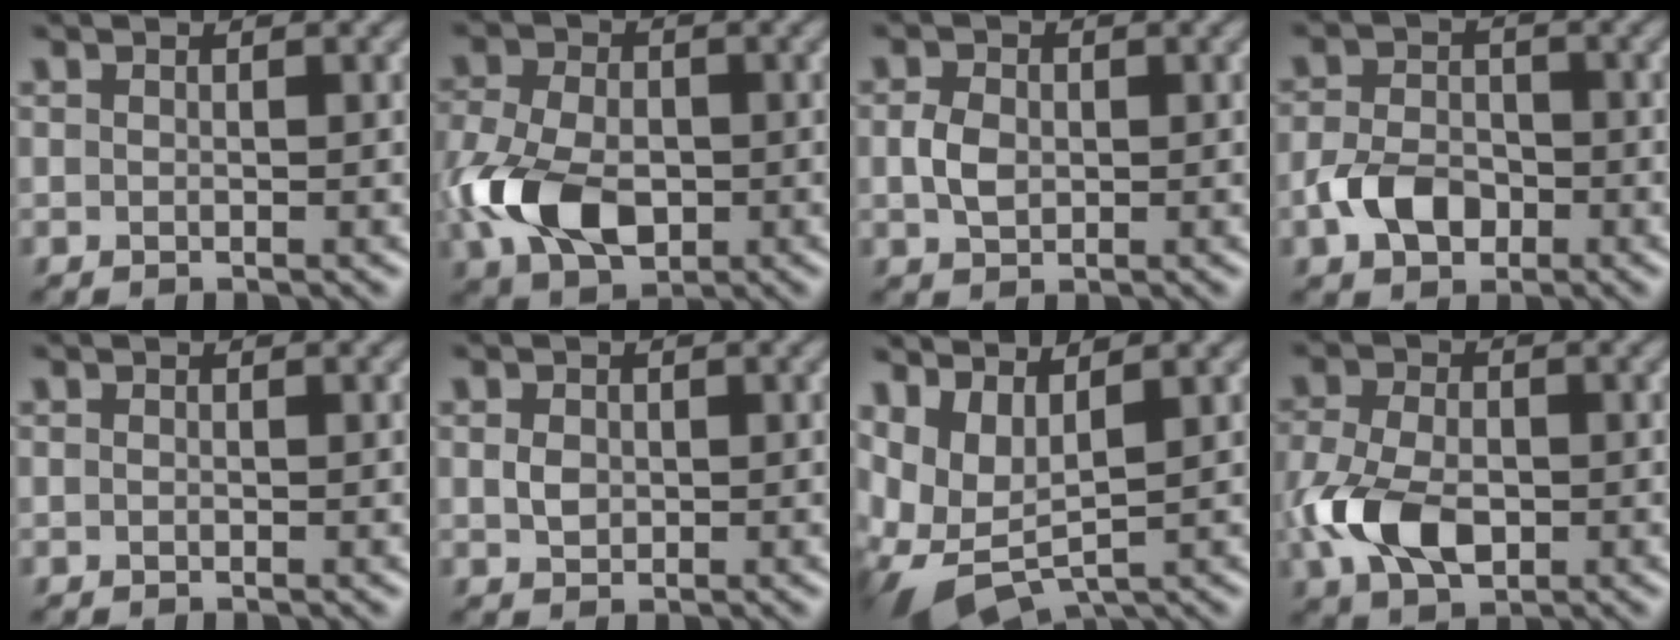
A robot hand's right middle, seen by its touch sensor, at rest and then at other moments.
{"total": 8.1, "force": [-1.8, 5.4, 5.7], "torque": [-0.134, -0.009, -0.041]}
{"total": 2.3, "force": [0.0, 1.7, 1.5], "torque": [-0.034, 0.000, -0.001]}
{"total": 4.0, "force": [-1.6, 2.9, 2.3], "torque": [-0.049, 0.002, -0.036]}
{"total": 0.0}
{"total": 1.4, "force": [0.1, 1.1, 0.8], "torque": [-0.018, 0.000, 0.001]}
{"total": 6.9, "force": [0.4, 3.6, 5.9], "torque": [-0.133, -0.006, 0.010]}
{"total": 6.4, "force": [-1.4, 4.2, 4.7], "torque": [-0.109, -0.004, -0.032]}